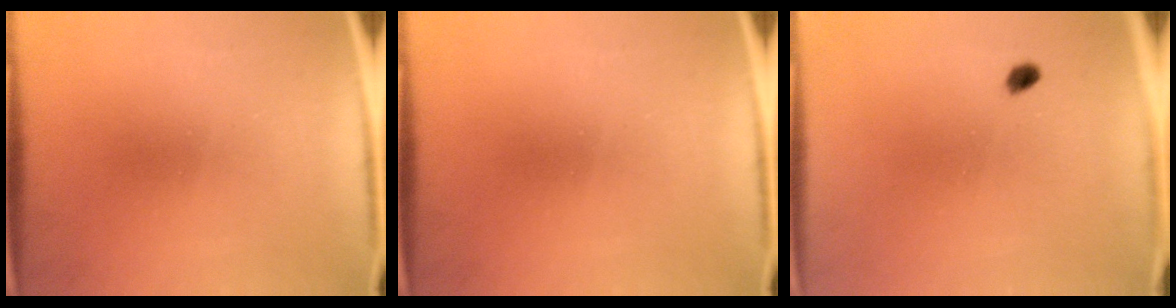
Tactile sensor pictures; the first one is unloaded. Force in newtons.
{"total": 0.0}
{"total": 2.0}